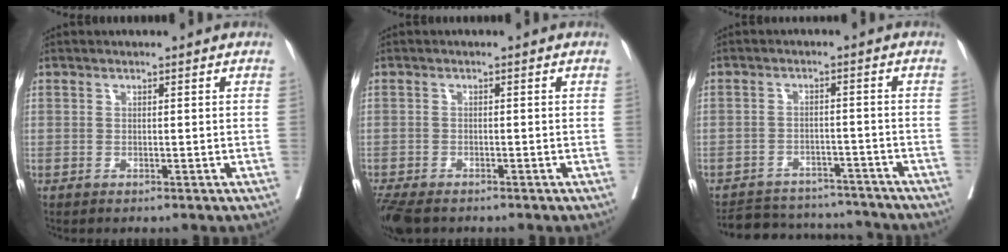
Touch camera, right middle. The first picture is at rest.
{"total": 7.1, "force": [-5.5, 2.7, 3.6], "torque": [-0.076, -0.015, -0.091]}
{"total": 13.2, "force": [-12.5, 3.6, 2.5], "torque": [-0.044, 0.015, -0.168]}